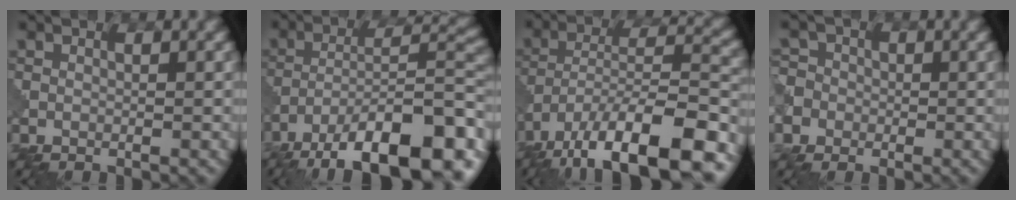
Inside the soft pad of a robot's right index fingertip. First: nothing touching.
{"total": 15.3, "force": [-10.8, 5.0, 9.7], "torque": [-0.164, -0.004, -0.166]}
{"total": 14.2, "force": [-10.8, 4.1, 8.3], "torque": [-0.149, 0.003, -0.176]}
{"total": 4.0, "force": [-1.8, 3.6, 0.2], "torque": [-0.013, 0.001, -0.038]}